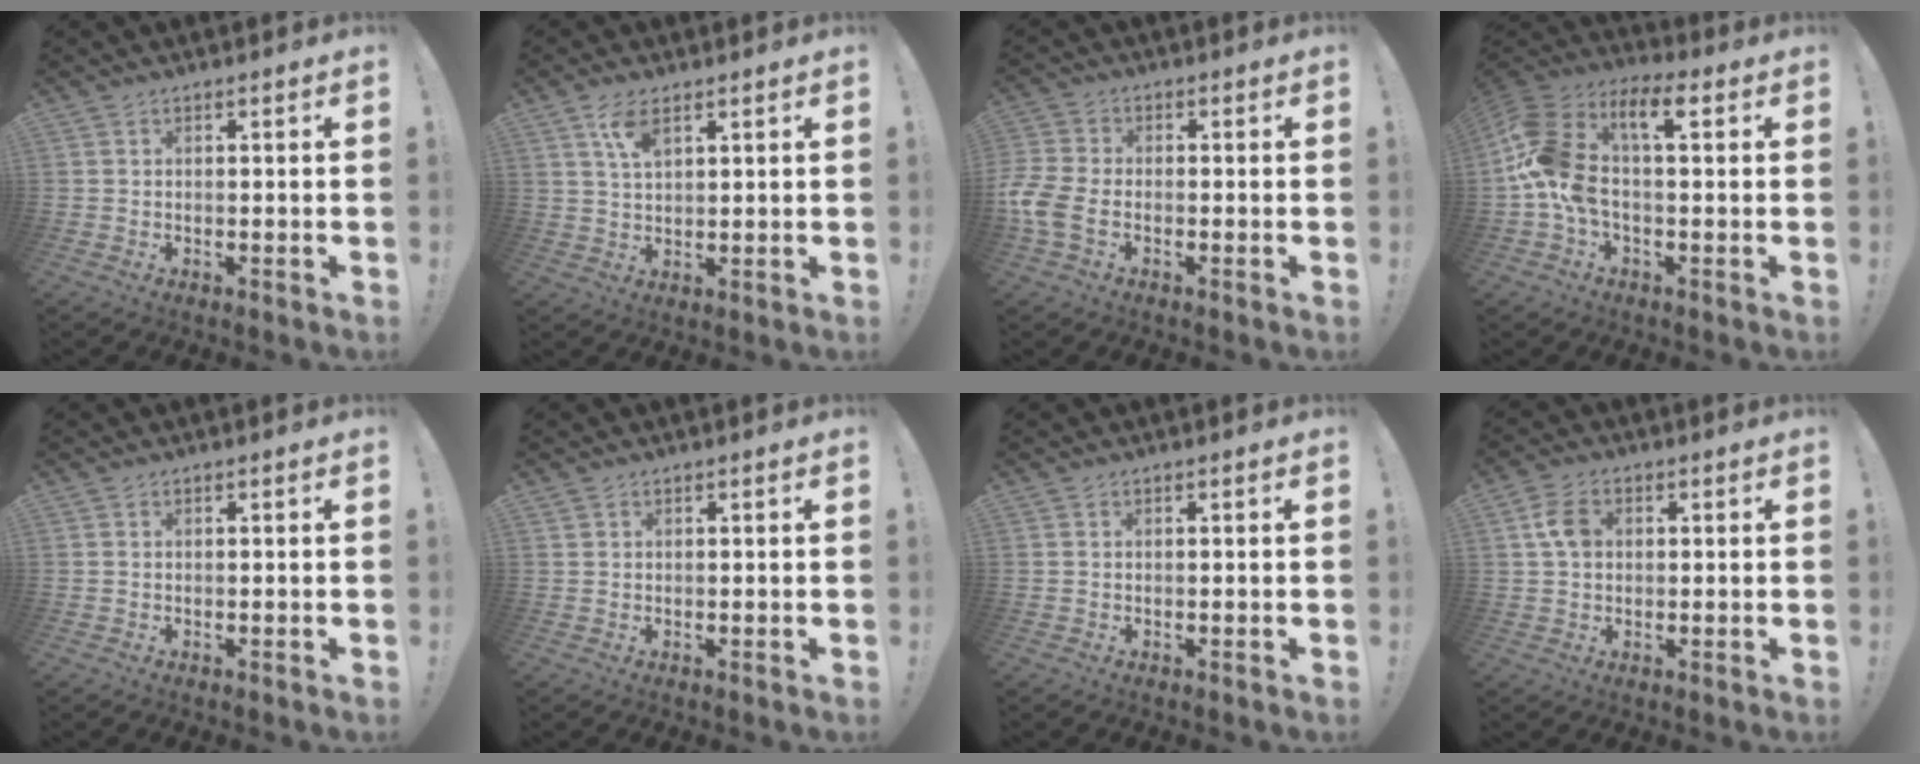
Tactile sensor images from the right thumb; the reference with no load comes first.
{"total": 6.0, "force": [3.3, 2.9, 4.1], "torque": [-0.070, -0.007, 0.059]}
{"total": 8.0, "force": [-3.1, 4.8, 5.5], "torque": [-0.135, 0.005, -0.054]}
{"total": 15.0, "force": [2.2, 7.8, 12.6], "torque": [-0.255, 0.007, 0.038]}
{"total": 0.0}
{"total": 0.6, "force": [0.4, 0.4, -0.2], "torque": [-0.002, 0.002, 0.009]}
{"total": 0.0}
{"total": 6.1, "force": [1.0, 4.6, 3.8], "torque": [-0.063, 0.011, 0.023]}